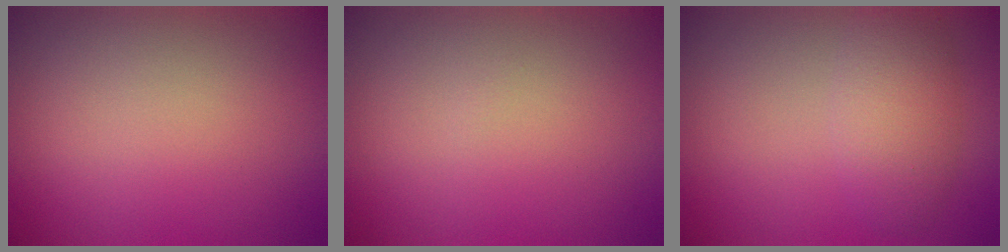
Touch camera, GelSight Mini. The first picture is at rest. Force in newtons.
{"total": 0.0}
{"total": 3.3, "press": 3.3, "slide": 0.3}